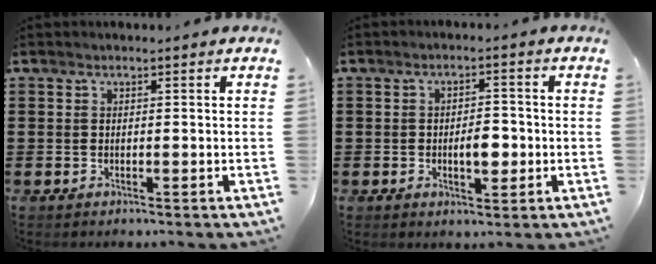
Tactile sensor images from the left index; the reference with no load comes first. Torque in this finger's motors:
{"motor_torque": [0.54, 0.43, 0.13, 0.06]}